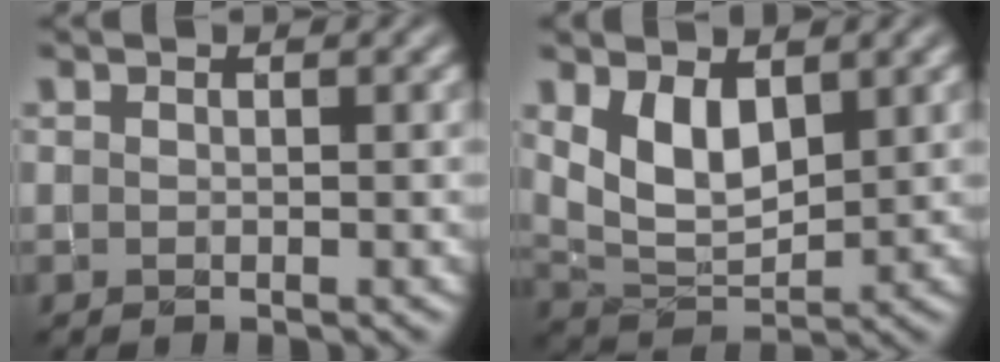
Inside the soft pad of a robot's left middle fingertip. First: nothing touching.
{"total": 4.6, "force": [2.0, 2.5, 3.3], "torque": [-0.073, -0.010, 0.044]}